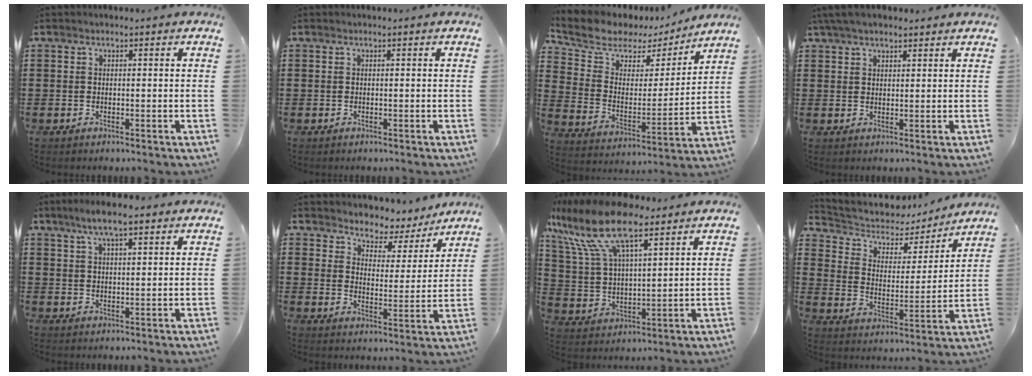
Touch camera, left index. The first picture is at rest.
{"total": 0.0}
{"total": 7.0, "force": [5.7, 3.8, 1.6], "torque": [-0.075, -0.033, 0.097]}
{"total": 3.9, "force": [3.1, 1.1, 2.0], "torque": [-0.046, 0.001, 0.059]}
{"total": 5.9, "force": [4.1, 1.3, 4.0], "torque": [-0.086, 0.005, 0.072]}
{"total": 4.0, "force": [3.8, 1.2, -0.2], "torque": [-0.026, -0.031, 0.059]}
{"total": 13.9, "force": [9.5, 4.8, 9.0], "torque": [-0.216, -0.023, 0.166]}
{"total": 5.1, "force": [4.2, 2.8, 1.0], "torque": [-0.052, -0.027, 0.067]}